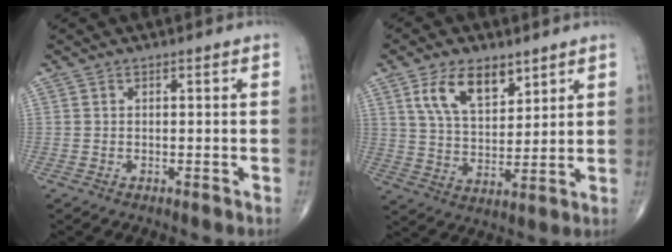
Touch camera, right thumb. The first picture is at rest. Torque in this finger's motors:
{"motor_torque": [-0.36, 0.71, 0.70, 0.35, 0.27]}